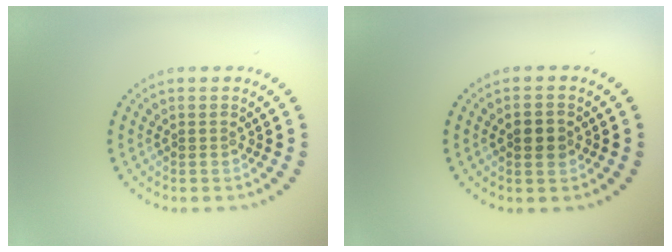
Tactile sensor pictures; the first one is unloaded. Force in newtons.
{"total": 2.1, "press": 2.1, "slide": 0.1}